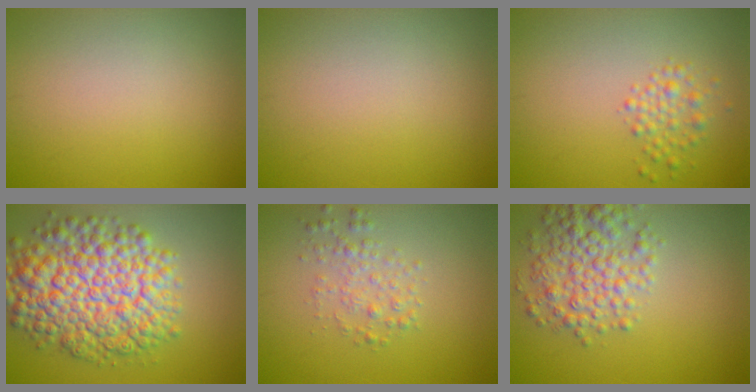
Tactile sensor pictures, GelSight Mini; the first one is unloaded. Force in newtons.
{"total": 0.0}
{"total": 1.9, "press": 1.9, "slide": 0.1}
{"total": 10.5, "press": 10.5, "slide": 0.3}
{"total": 1.9, "press": 1.9, "slide": 0.0}
{"total": 5.0, "press": 5.0, "slide": 0.1}